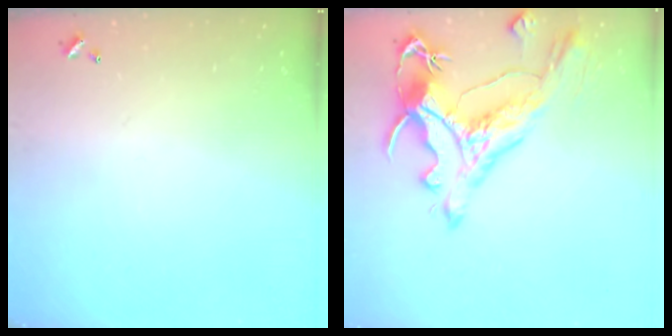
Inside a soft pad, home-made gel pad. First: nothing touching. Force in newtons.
{"total": 5.1, "press": 4.8, "slide": 1.7}